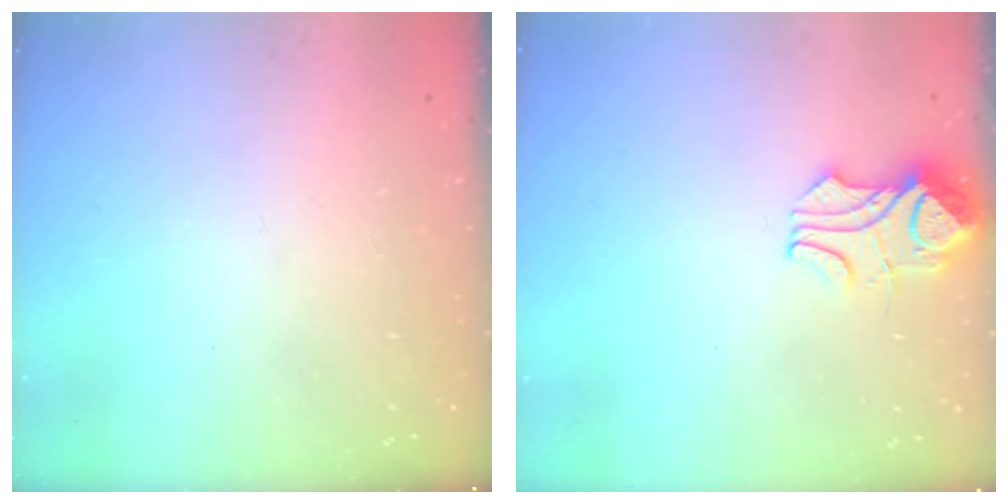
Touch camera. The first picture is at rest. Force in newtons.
{"total": 3.8, "press": 3.7, "slide": 0.9}